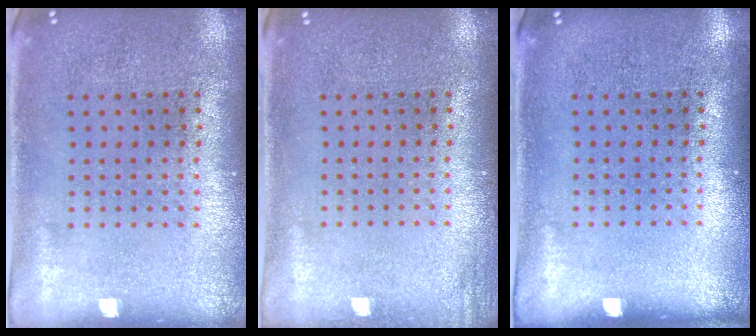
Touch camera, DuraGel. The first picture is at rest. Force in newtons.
{"total": 0.9, "press": 0.9, "slide": 0.1}
{"total": 0.0}